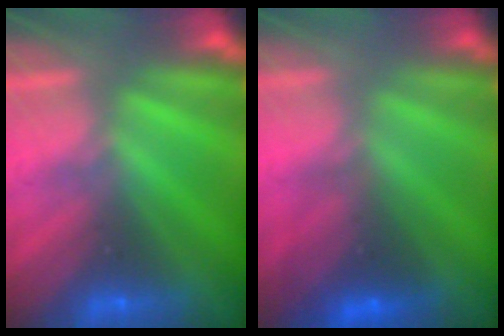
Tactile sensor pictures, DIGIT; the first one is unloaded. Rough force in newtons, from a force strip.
{"total": 2.8}